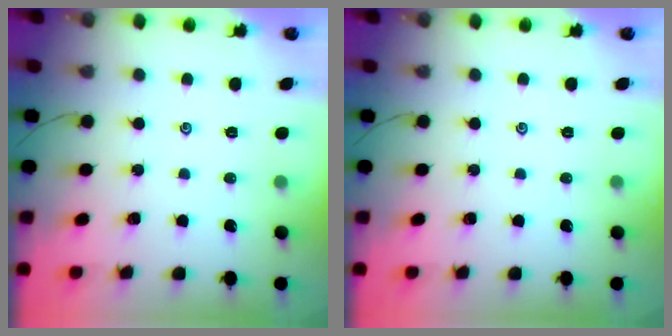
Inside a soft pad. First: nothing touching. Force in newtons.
{"total": 0.0}